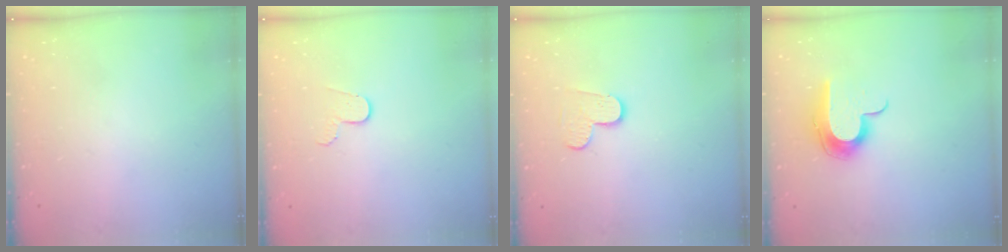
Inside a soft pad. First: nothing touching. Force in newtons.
{"total": 4.5, "press": 4.5, "slide": 0.3}
{"total": 4.2, "press": 4.2, "slide": 0.4}
{"total": 11.6, "press": 11.6, "slide": 0.8}